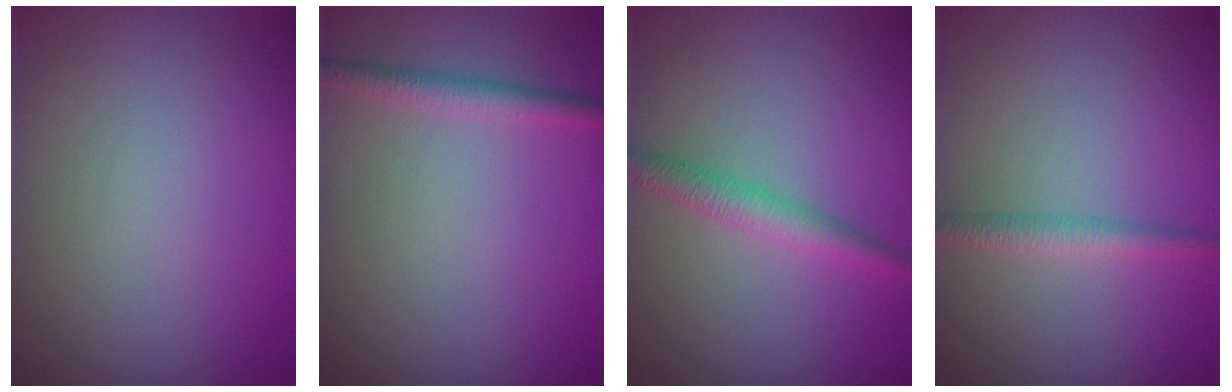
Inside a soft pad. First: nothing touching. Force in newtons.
{"total": 2.1, "press": 2.1, "slide": 0.0}
{"total": 2.6, "press": 2.6, "slide": 0.0}
{"total": 1.9, "press": 1.9, "slide": 0.1}